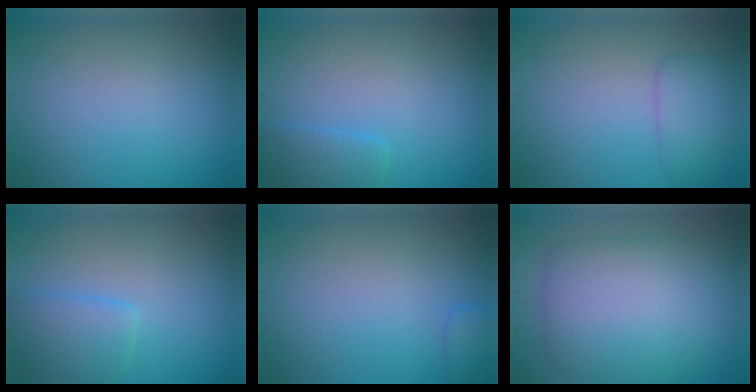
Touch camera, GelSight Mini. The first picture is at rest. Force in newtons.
{"total": 2.0, "press": 2.0, "slide": 0.2}
{"total": 2.6, "press": 2.6, "slide": 0.0}
{"total": 2.8, "press": 2.8, "slide": 0.3}
{"total": 1.5, "press": 1.5, "slide": 0.1}
{"total": 9.3, "press": 9.3, "slide": 0.2}